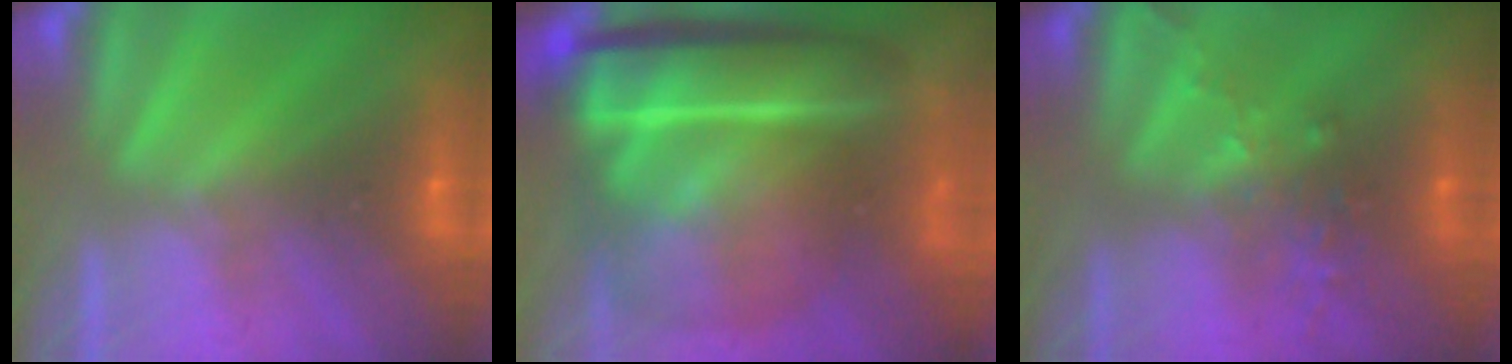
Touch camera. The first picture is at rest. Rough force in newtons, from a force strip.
{"total": 7.3}
{"total": 2.8}